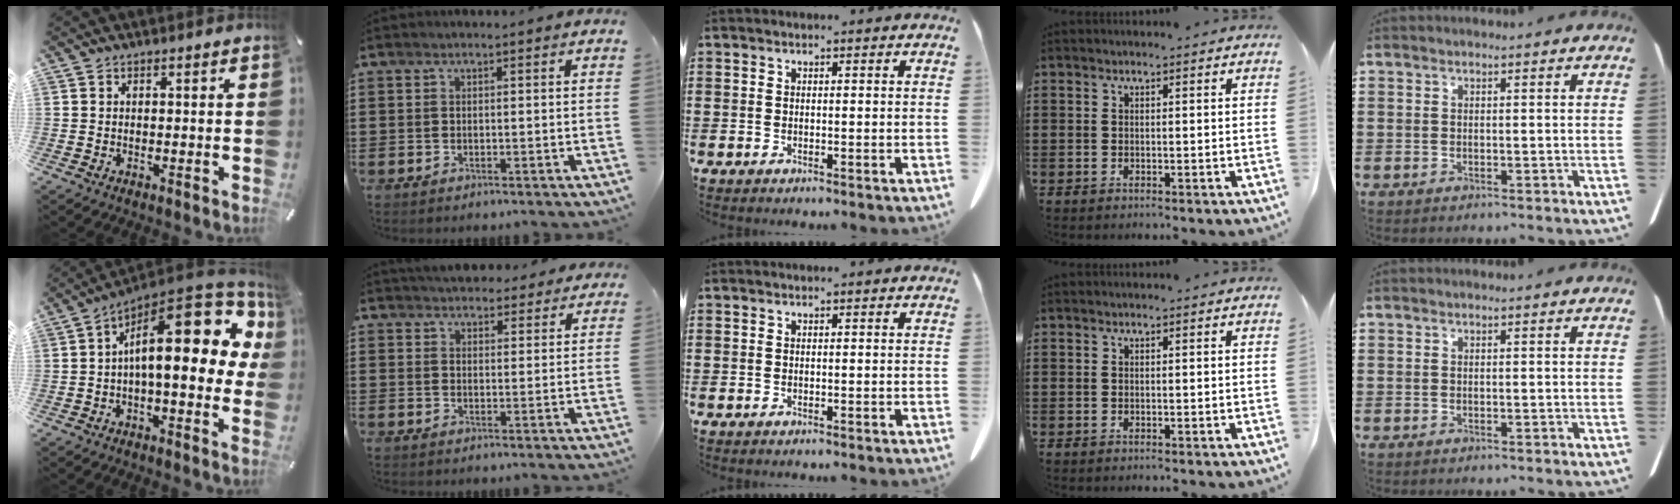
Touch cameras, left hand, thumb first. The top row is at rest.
{"thumb": {"total": 22.7, "force": [5.4, 9.5, 19.9], "torque": [-0.299, -0.048, 0.093]}, "index": {"total": 4.0, "force": [3.8, 1.2, 0.5], "torque": [-0.022, -0.010, 0.071]}}